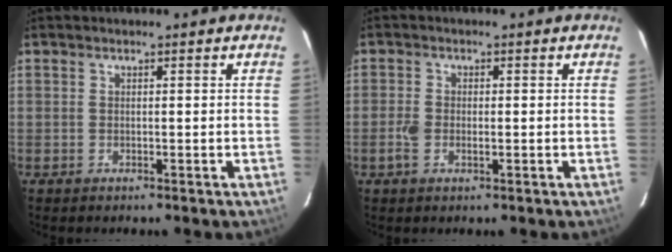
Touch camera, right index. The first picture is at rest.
{"total": 3.1, "force": [-0.8, 1.7, 2.4], "torque": [-0.056, 0.002, -0.020]}